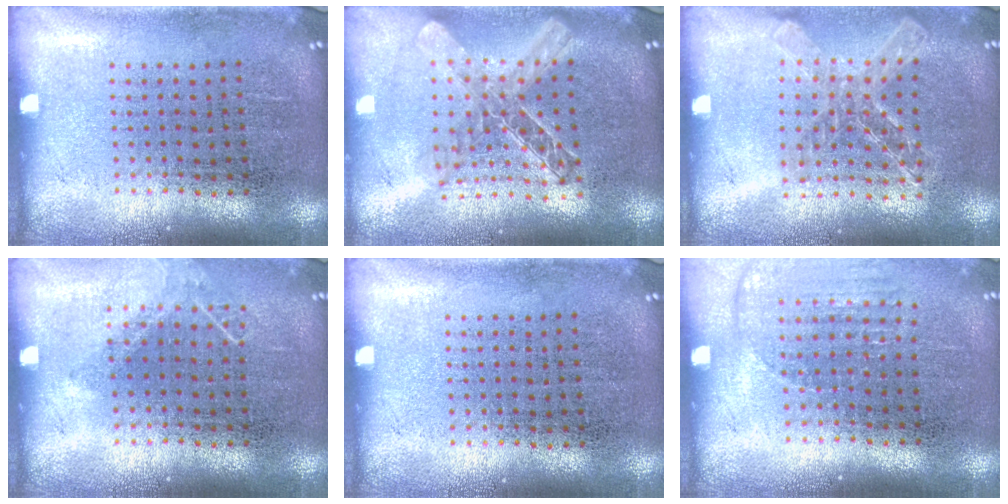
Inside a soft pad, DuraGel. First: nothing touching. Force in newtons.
{"total": 1.9, "press": 1.6, "slide": 1.0}
{"total": 1.4, "press": 1.3, "slide": 0.4}
{"total": 0.8, "press": 0.8, "slide": 0.2}
{"total": 0.0}
{"total": 1.1, "press": 1.1, "slide": 0.4}